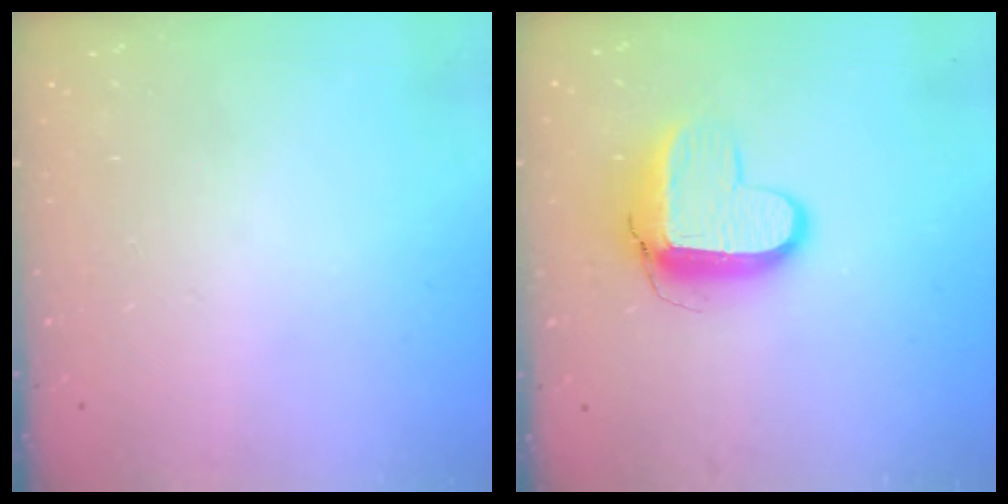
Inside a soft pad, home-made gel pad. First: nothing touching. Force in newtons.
{"total": 10.3, "press": 10.3, "slide": 1.2}